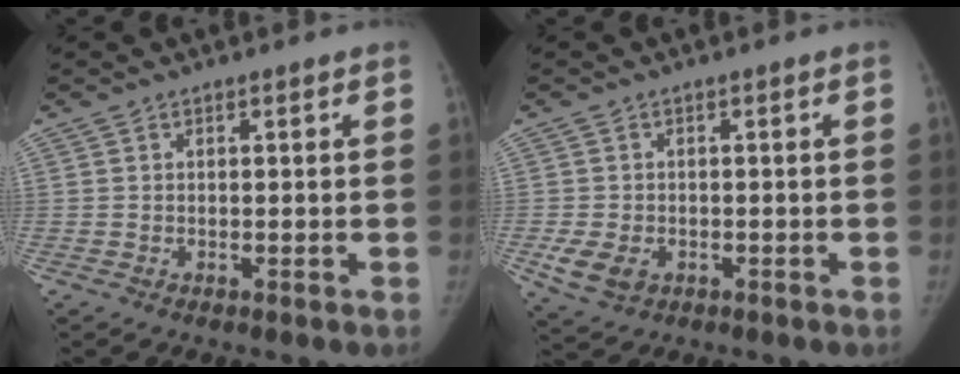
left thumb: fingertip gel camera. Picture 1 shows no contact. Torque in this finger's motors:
{"motor_torque": [-0.07, 0.10, 0.35, -0.35, 0.01]}